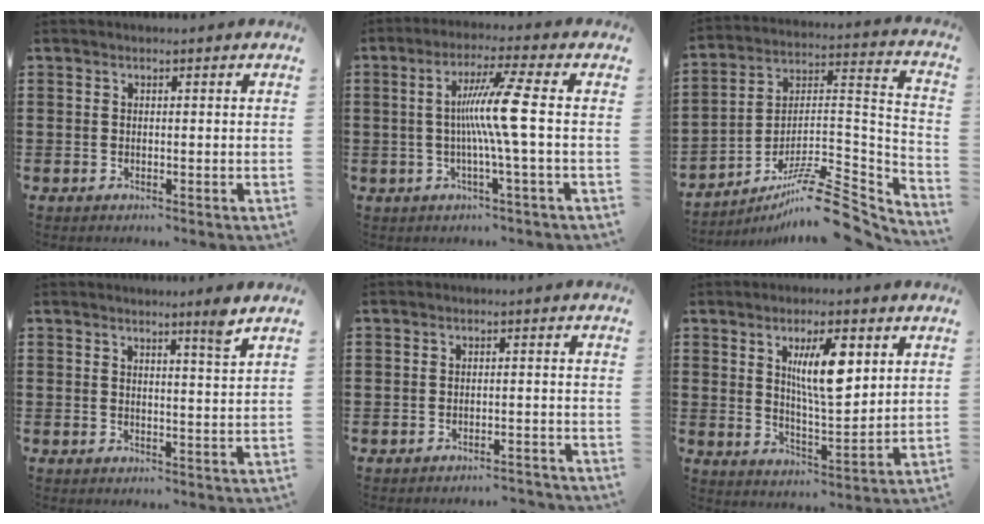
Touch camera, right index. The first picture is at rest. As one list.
[{"total": 8.7, "force": [-0.2, -1.1, 8.6], "torque": [-0.165, -0.007, -0.018]}, {"total": 12.1, "force": [-9.4, 2.7, 7.1], "torque": [-0.107, 0.027, -0.174]}, {"total": 3.2, "force": [2.4, -0.7, 2.0], "torque": [-0.035, -0.007, 0.039]}, {"total": 2.1, "force": [-2.0, -0.1, 0.3], "torque": [-0.009, -0.001, -0.043]}, {"total": 8.9, "force": [3.4, 2.8, 7.8], "torque": [-0.133, -0.001, 0.052]}]